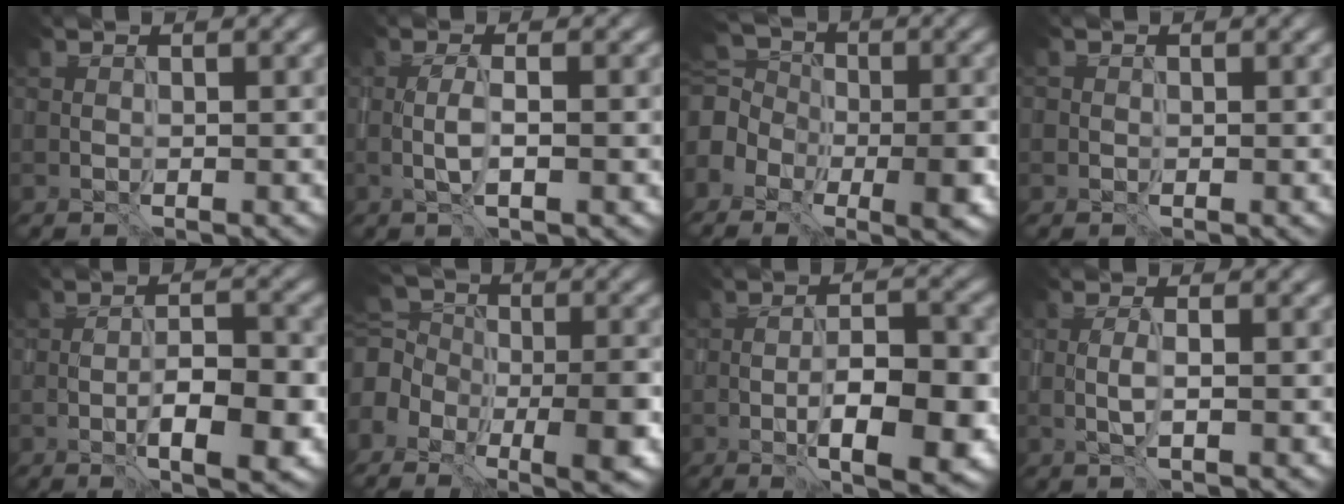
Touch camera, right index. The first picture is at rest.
{"total": 1.8, "force": [-0.2, 0.2, 1.8], "torque": [-0.035, 0.002, -0.005]}
{"total": 8.1, "force": [-3.1, 5.6, 5.0], "torque": [-0.095, 0.000, -0.067]}
{"total": 0.6, "force": [0.0, 0.6, 0.0], "torque": [0.004, -0.001, -0.001]}
{"total": 5.2, "force": [-1.7, 1.6, 4.7], "torque": [-0.072, 0.001, -0.024]}
{"total": 10.3, "force": [-3.8, 6.3, 7.2], "torque": [-0.132, 0.000, -0.057]}
{"total": 7.2, "force": [-2.1, 2.4, 6.5], "torque": [-0.098, -0.004, -0.029]}
{"total": 1.2, "force": [0.0, 0.1, 1.2], "torque": [-0.026, 0.001, -0.001]}